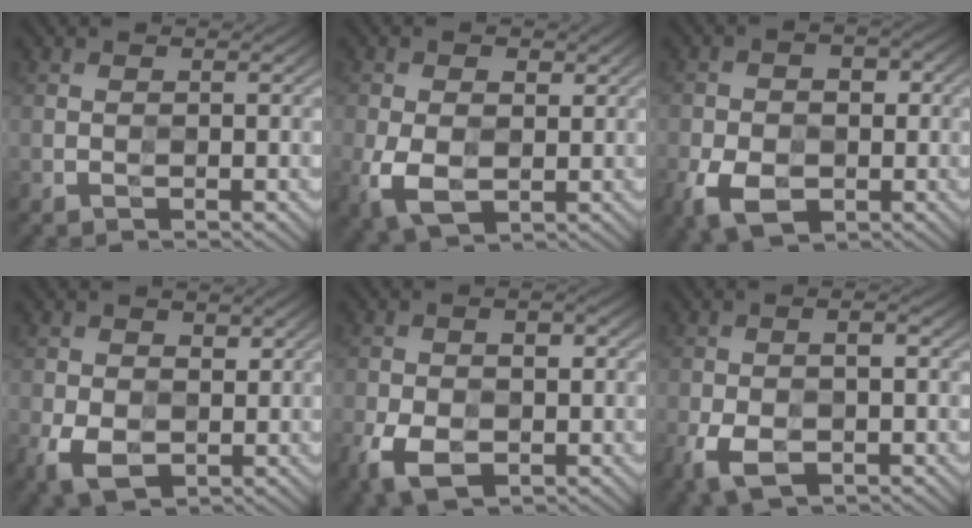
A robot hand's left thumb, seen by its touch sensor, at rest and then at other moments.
{"total": 6.5, "force": [-0.8, 4.3, 4.8], "torque": [-0.110, -0.012, -0.015]}
{"total": 7.8, "force": [-2.6, 5.2, 5.2], "torque": [-0.103, -0.018, -0.047]}
{"total": 5.9, "force": [-1.1, 4.1, 4.1], "torque": [-0.086, -0.011, -0.022]}
{"total": 7.9, "force": [-2.5, 4.5, 5.9], "torque": [-0.118, -0.016, -0.045]}
{"total": 6.5, "force": [-2.2, 3.4, 5.2], "torque": [-0.107, -0.009, -0.039]}